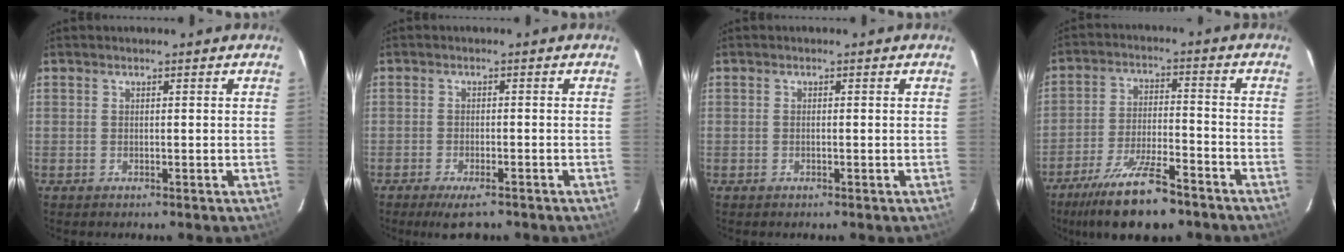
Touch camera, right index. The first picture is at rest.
{"total": 4.8, "force": [-3.7, 1.2, 2.7], "torque": [-0.062, -0.010, -0.061]}
{"total": 0.0}
{"total": 14.6, "force": [-11.0, 3.9, 8.7], "torque": [-0.185, -0.016, -0.186]}